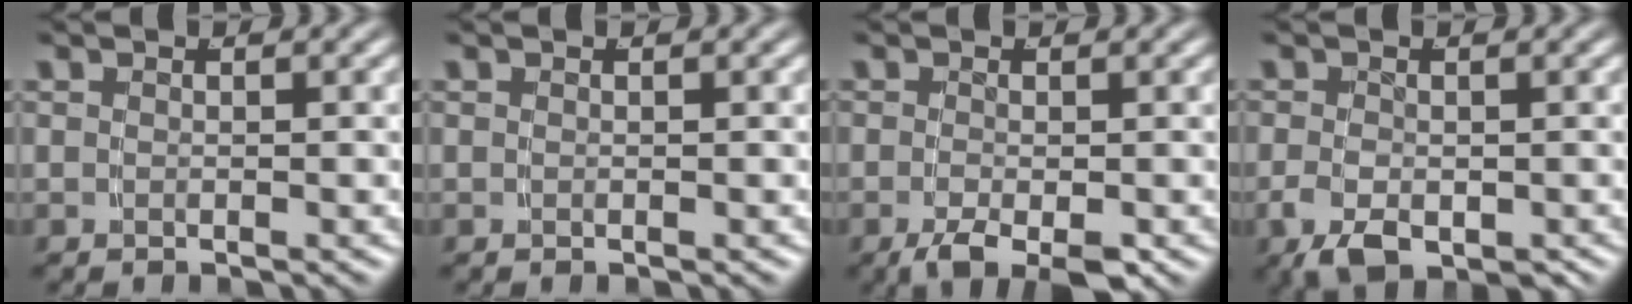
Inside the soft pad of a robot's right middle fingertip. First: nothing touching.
{"total": 0.0}
{"total": 4.4, "force": [-2.7, 1.5, 3.2], "torque": [-0.064, -0.032, -0.025]}
{"total": 5.0, "force": [-2.3, 2.9, 3.4], "torque": [-0.069, -0.037, -0.017]}